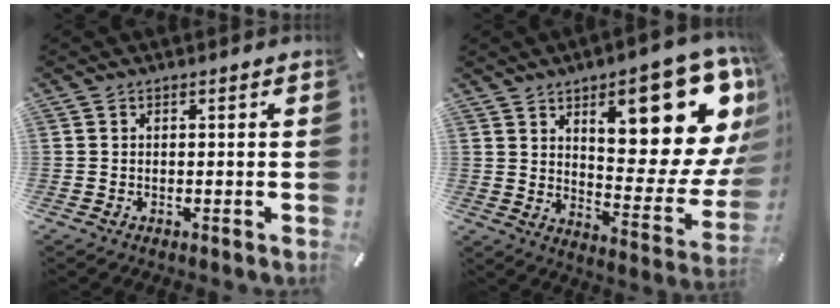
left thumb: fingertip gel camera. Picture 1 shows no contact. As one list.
[{"total": 22.9, "force": [11.6, 8.8, 17.7], "torque": [-0.219, -0.092, 0.188]}]